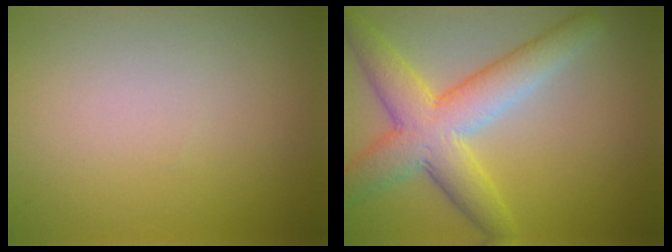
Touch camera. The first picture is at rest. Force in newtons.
{"total": 6.6, "press": 6.6, "slide": 0.1}